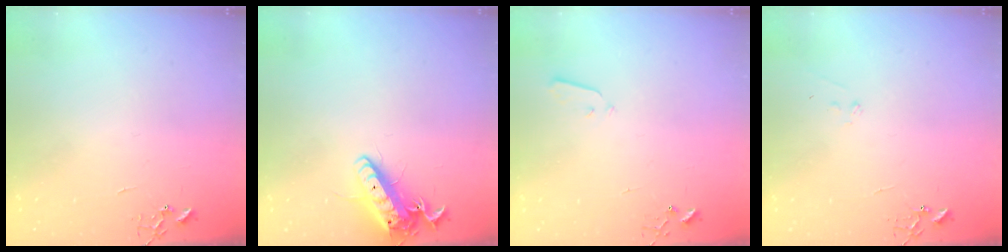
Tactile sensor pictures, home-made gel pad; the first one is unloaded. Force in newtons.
{"total": 13.5, "press": 13.3, "slide": 2.3}
{"total": 2.8, "press": 2.7, "slide": 0.4}
{"total": 7.1, "press": 7.1, "slide": 0.7}